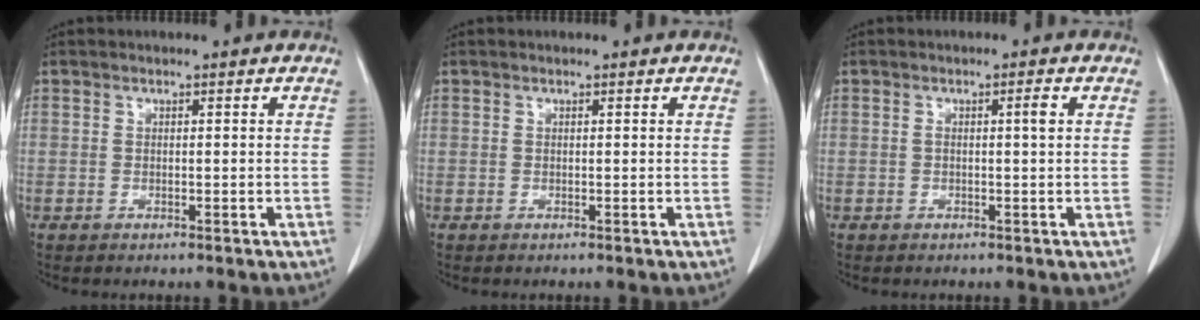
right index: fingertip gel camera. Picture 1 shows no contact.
{"total": 0.0}
{"total": 1.4, "force": [0.3, -0.2, 1.4], "torque": [-0.025, 0.001, 0.007]}